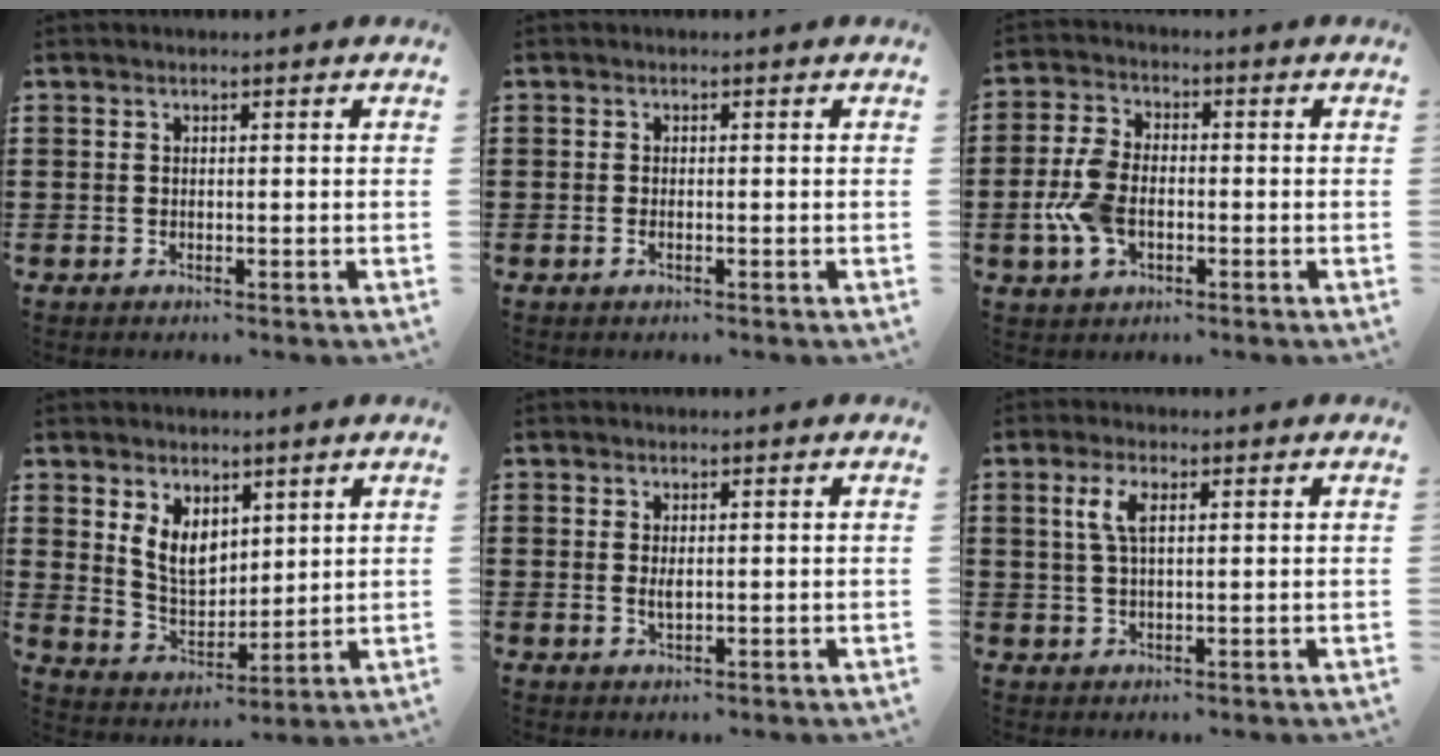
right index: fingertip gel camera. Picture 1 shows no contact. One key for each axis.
{"total": 0.7, "fx": -0.2, "fy": 0.2, "fz": 0.6, "tx": -0.013, "ty": -0.006, "tz": -0.002}
{"total": 6.9, "fx": -1.6, "fy": 4.1, "fz": 5.3, "tx": -0.133, "ty": -0.002, "tz": -0.037}
{"total": 6.6, "fx": 3.5, "fy": 4.4, "fz": 3.6, "tx": -0.078, "ty": -0.002, "tz": 0.065}
{"total": 1.7, "fx": 0.3, "fy": 0.7, "fz": 1.6, "tx": -0.031, "ty": 0.003, "tz": 0.006}
{"total": 4.3, "fx": 1.4, "fy": 1.7, "fz": 3.8, "tx": -0.088, "ty": 0.007, "tz": 0.019}